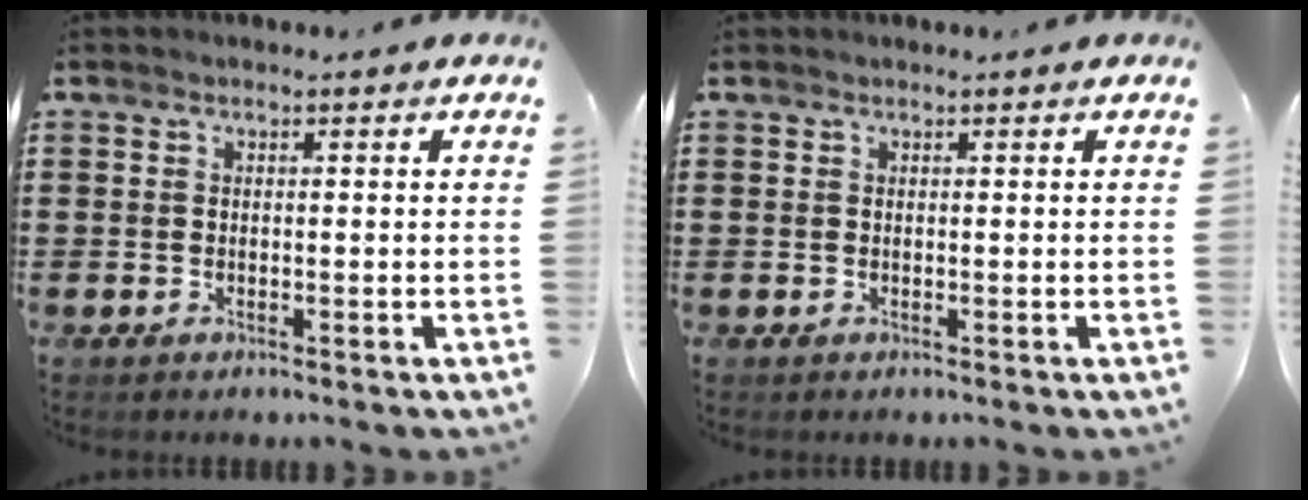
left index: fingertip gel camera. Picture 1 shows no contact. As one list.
[{"total": 0.0}]